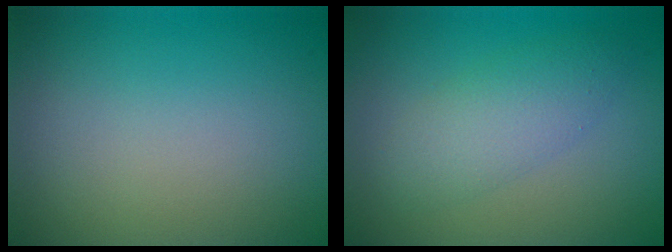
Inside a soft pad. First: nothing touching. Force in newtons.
{"total": 2.3, "press": 2.3, "slide": 0.2}